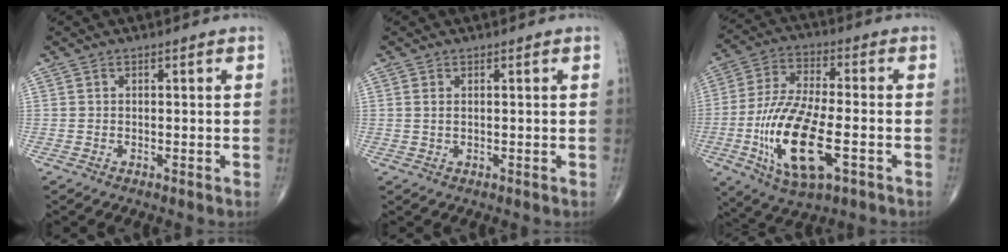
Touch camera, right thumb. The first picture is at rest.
{"total": 0.9, "force": [0.3, 0.4, 0.7], "torque": [-0.018, 0.002, 0.009]}
{"total": 18.0, "force": [-5.1, 6.9, 15.8], "torque": [-0.322, 0.008, -0.085]}